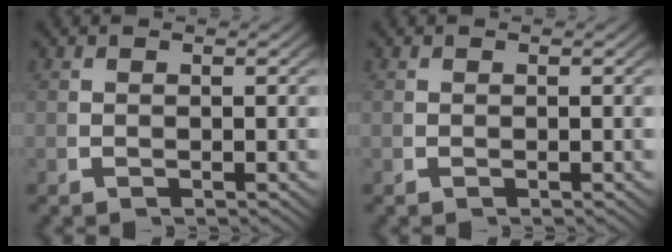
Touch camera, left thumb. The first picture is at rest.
{"total": 0.0}